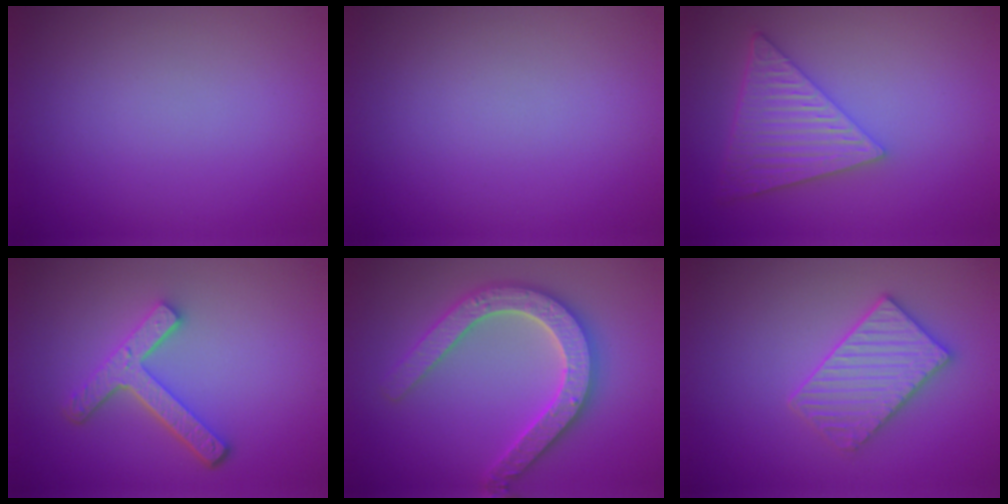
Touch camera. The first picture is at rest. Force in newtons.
{"total": 0.0}
{"total": 6.1, "press": 4.5, "slide": 4.0}
{"total": 4.2, "press": 3.3, "slide": 2.6}
{"total": 5.3, "press": 5.2, "slide": 1.0}
{"total": 3.4, "press": 3.3, "slide": 0.8}